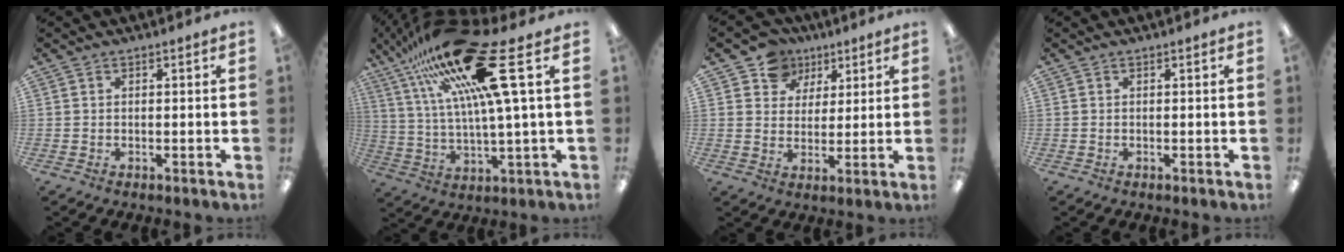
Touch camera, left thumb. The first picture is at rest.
{"total": 24.0, "force": [12.3, 5.1, 20.0], "torque": [-0.368, -0.054, 0.189]}
{"total": 9.2, "force": [5.5, 7.2, 1.2], "torque": [-0.034, -0.035, 0.104]}
{"total": 0.0}